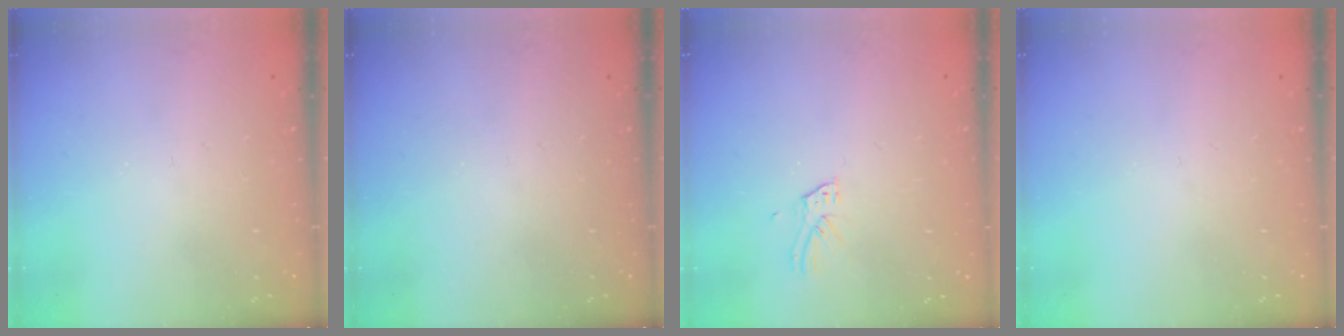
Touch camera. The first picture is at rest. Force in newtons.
{"total": 0.0}
{"total": 5.4, "press": 5.3, "slide": 0.5}
{"total": 0.0}